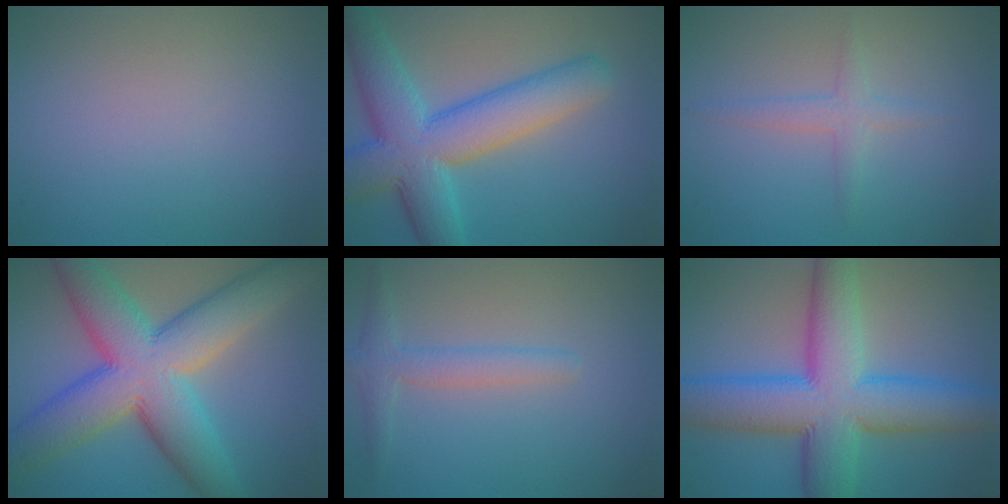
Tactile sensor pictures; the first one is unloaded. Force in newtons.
{"total": 9.5, "press": 9.5, "slide": 0.4}
{"total": 1.7, "press": 1.7, "slide": 0.0}
{"total": 12.1, "press": 12.1, "slide": 0.7}
{"total": 2.4, "press": 2.4, "slide": 0.1}
{"total": 11.0, "press": 11.0, "slide": 0.3}